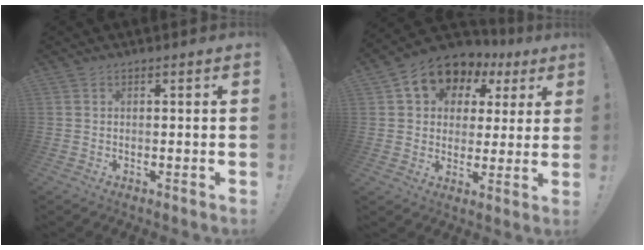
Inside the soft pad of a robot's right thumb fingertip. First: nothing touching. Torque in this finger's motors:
{"motor_torque": [0.67, 2.70, 0.66, -0.33, 0.04]}